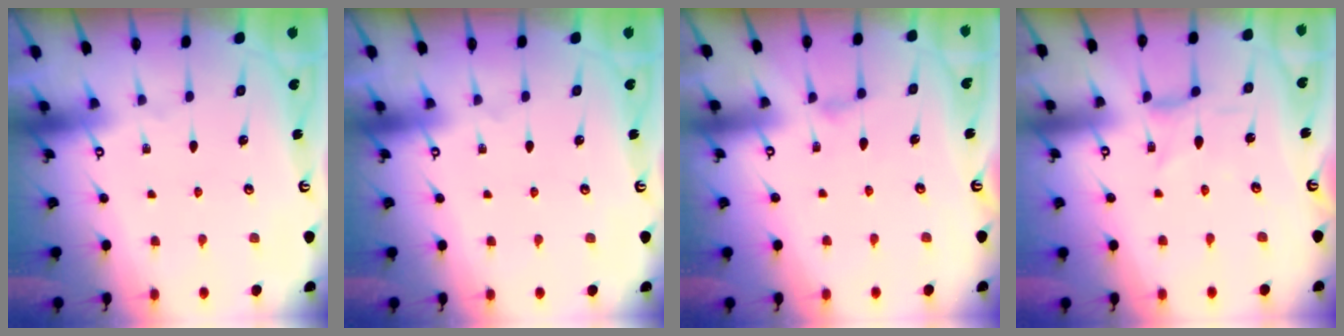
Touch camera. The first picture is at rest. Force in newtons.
{"total": 0.0}
{"total": 1.3, "press": 1.3, "slide": 0.3}
{"total": 0.0}